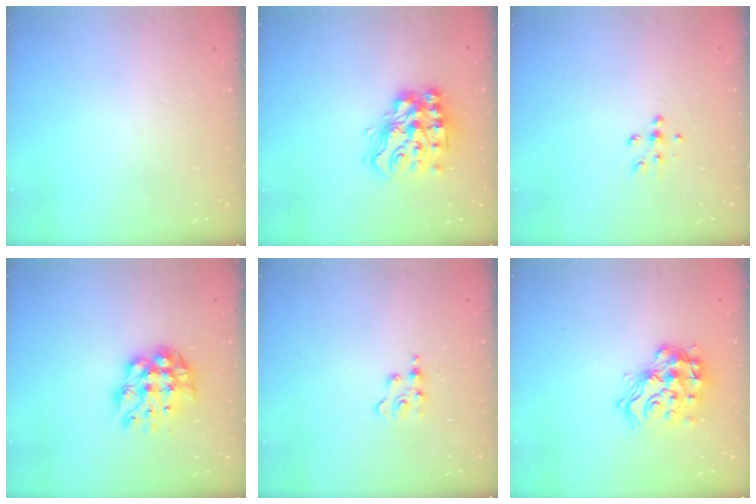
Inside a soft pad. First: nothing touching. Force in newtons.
{"total": 16.4, "press": 16.1, "slide": 3.4}
{"total": 6.1, "press": 6.0, "slide": 1.3}
{"total": 10.0, "press": 10.0, "slide": 0.9}
{"total": 3.0, "press": 3.0, "slide": 0.5}
{"total": 17.1, "press": 17.1, "slide": 1.3}